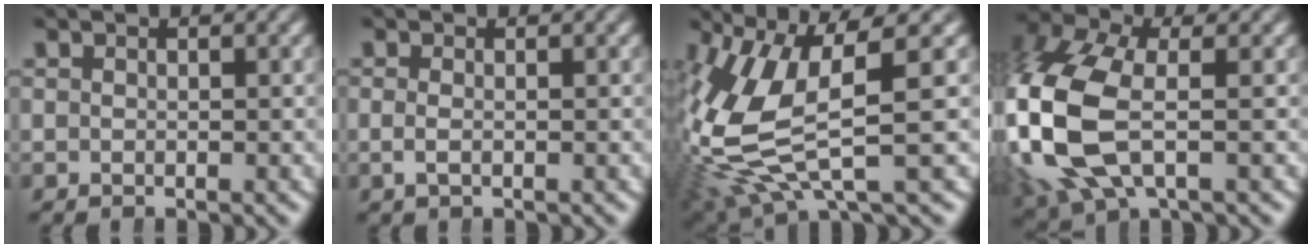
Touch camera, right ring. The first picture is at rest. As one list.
[{"total": 0.8, "force": [-0.3, -0.2, 0.7], "torque": [-0.016, -0.005, 0.000]}, {"total": 7.9, "force": [0.0, 3.6, 7.0], "torque": [-0.149, -0.011, 0.015]}, {"total": 9.6, "force": [-0.4, 6.7, 6.9], "torque": [-0.205, -0.033, 0.013]}]